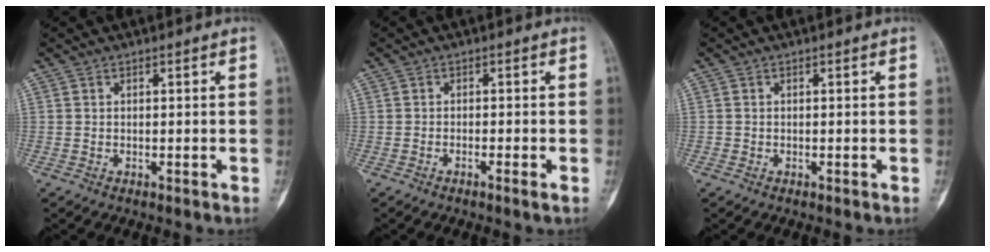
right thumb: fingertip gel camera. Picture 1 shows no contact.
{"total": 1.3, "force": [-0.8, 0.0, 1.1], "torque": [-0.027, 0.002, -0.018]}
{"total": 0.0}